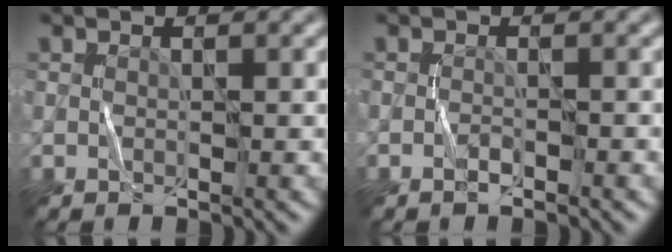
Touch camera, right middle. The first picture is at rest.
{"total": 0.8, "force": [-0.7, 0.1, 0.4], "torque": [-0.009, 0.004, -0.011]}